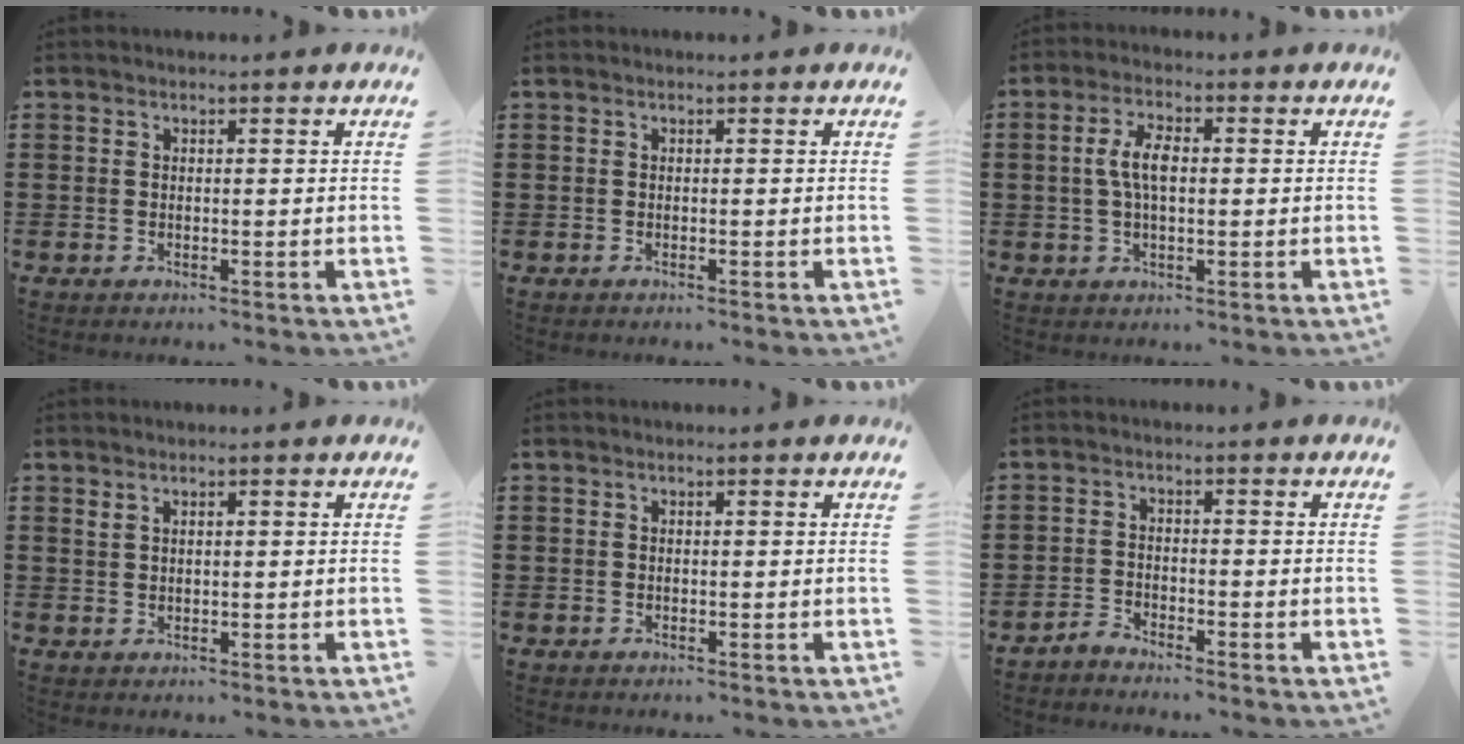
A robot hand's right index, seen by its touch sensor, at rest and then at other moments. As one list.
[{"total": 0.0}, {"total": 5.2, "force": [0.3, 2.1, 4.7], "torque": [-0.106, 0.004, -0.003]}, {"total": 0.9, "force": [0.6, 0.4, 0.6], "torque": [-0.014, 0.002, 0.011]}, {"total": 0.0}, {"total": 2.2, "force": [-2.1, -0.1, -0.1], "torque": [-0.005, 0.004, -0.045]}]